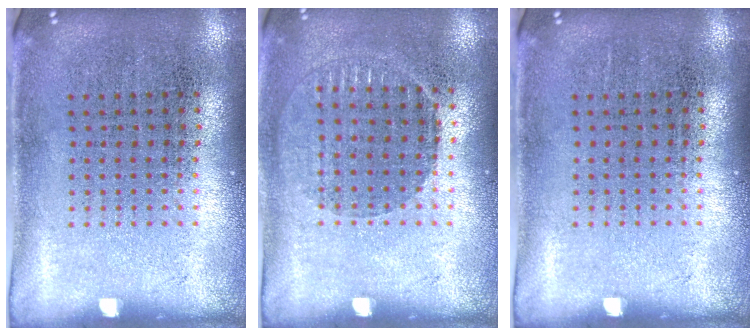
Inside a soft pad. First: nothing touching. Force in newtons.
{"total": 1.0, "press": 0.9, "slide": 0.4}
{"total": 0.0}